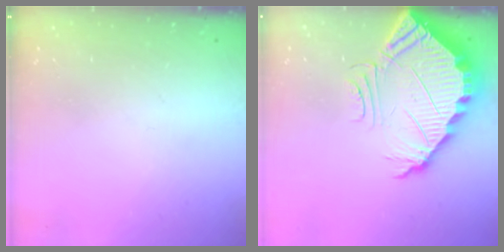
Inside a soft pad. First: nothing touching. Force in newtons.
{"total": 5.7, "press": 5.7, "slide": 0.3}